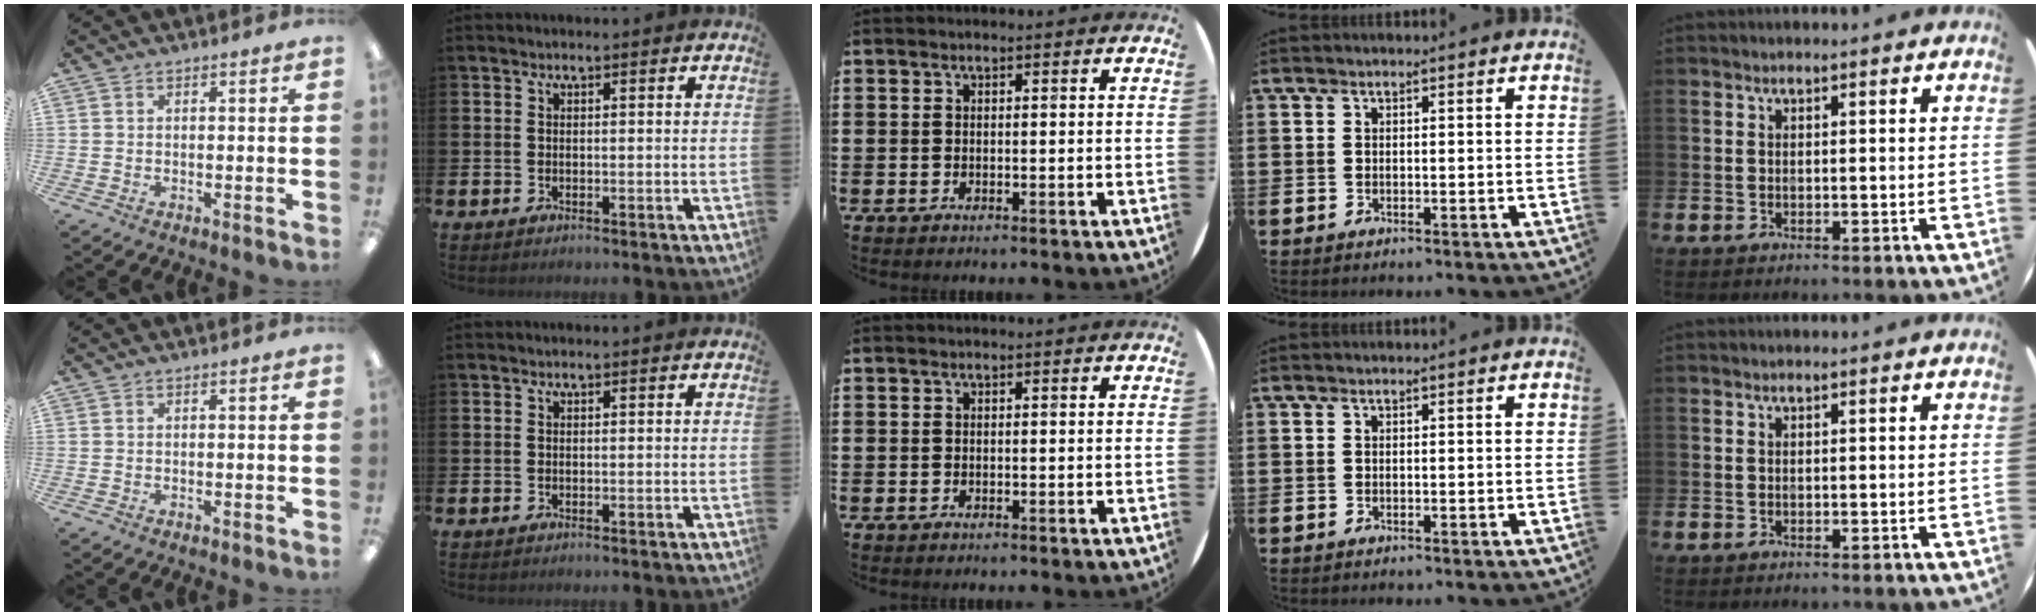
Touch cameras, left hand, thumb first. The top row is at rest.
{}